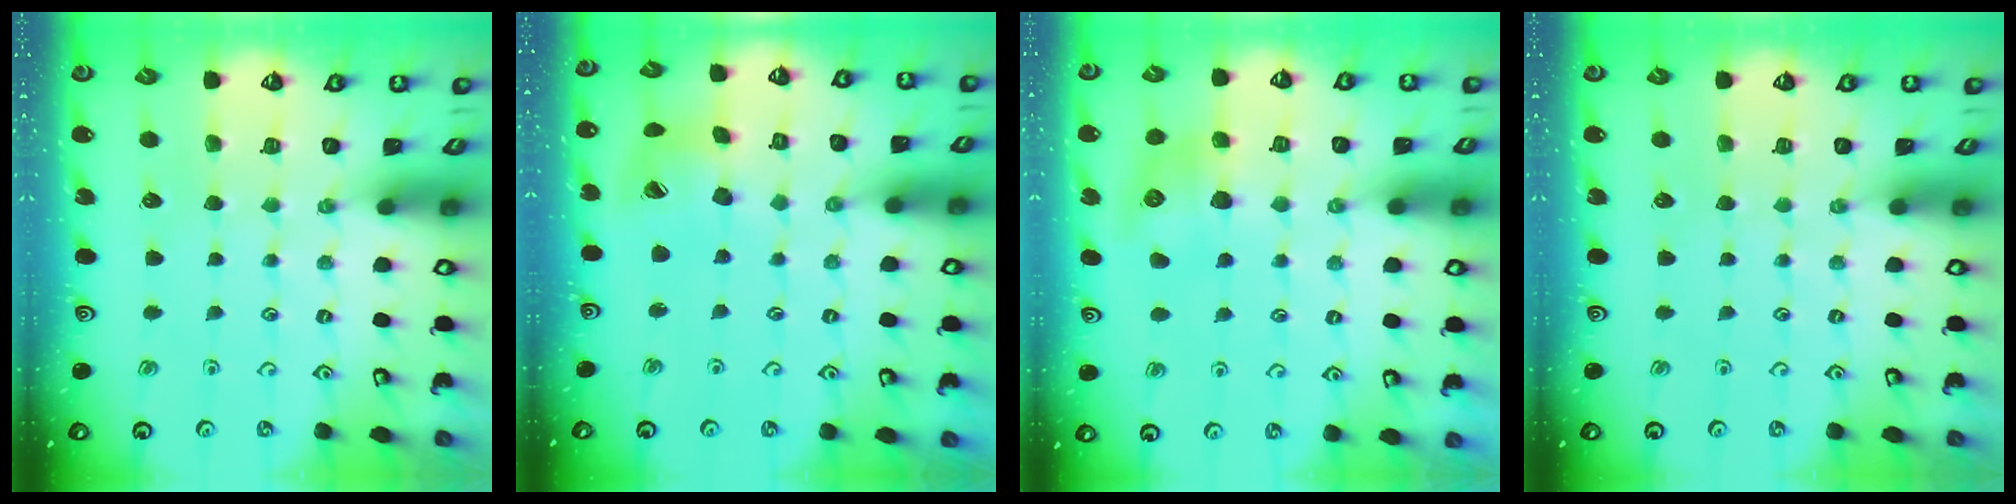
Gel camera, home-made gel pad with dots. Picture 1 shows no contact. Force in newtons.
{"total": 14.0, "press": 13.9, "slide": 1.7}
{"total": 9.7, "press": 9.7, "slide": 0.4}
{"total": 0.0}